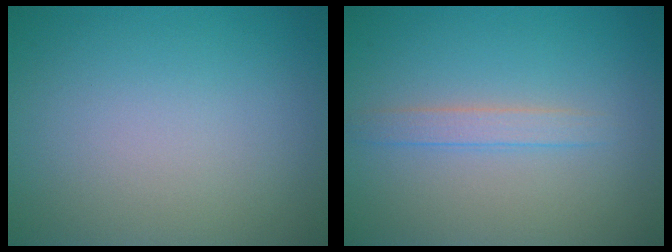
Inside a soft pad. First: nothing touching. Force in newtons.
{"total": 1.7, "press": 1.7, "slide": 0.0}